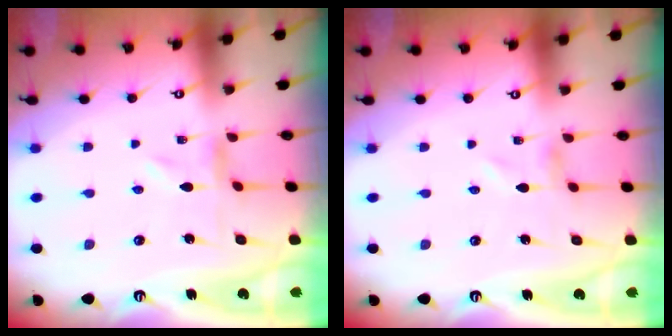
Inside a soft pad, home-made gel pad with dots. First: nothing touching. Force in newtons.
{"total": 0.8, "press": 0.8, "slide": 0.1}